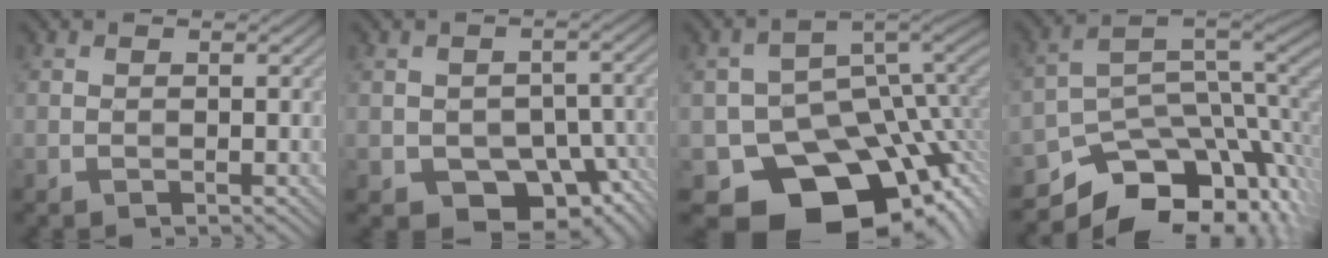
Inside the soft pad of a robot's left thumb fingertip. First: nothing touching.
{"total": 9.8, "force": [-4.4, 6.1, 6.3], "torque": [-0.100, -0.019, -0.061]}
{"total": 17.1, "force": [-7.7, 12.1, 9.2], "torque": [-0.130, -0.049, -0.110]}
{"total": 13.1, "force": [-7.7, 7.3, 7.7], "torque": [-0.147, -0.021, -0.113]}